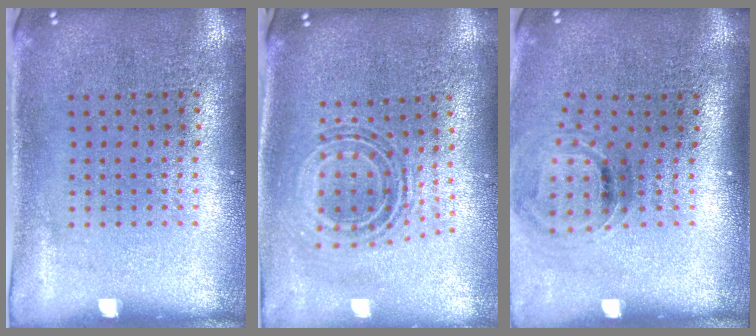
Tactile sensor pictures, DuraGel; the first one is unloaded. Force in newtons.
{"total": 0.8, "press": 0.8, "slide": 0.3}
{"total": 1.0, "press": 0.8, "slide": 0.5}